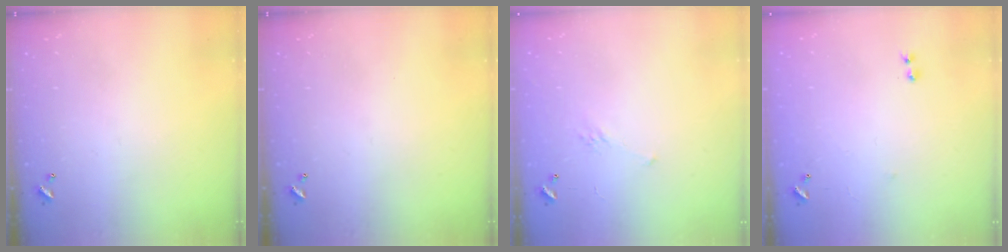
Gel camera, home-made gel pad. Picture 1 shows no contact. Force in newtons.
{"total": 0.0}
{"total": 5.3, "press": 5.2, "slide": 1.0}
{"total": 7.1, "press": 7.1, "slide": 0.7}